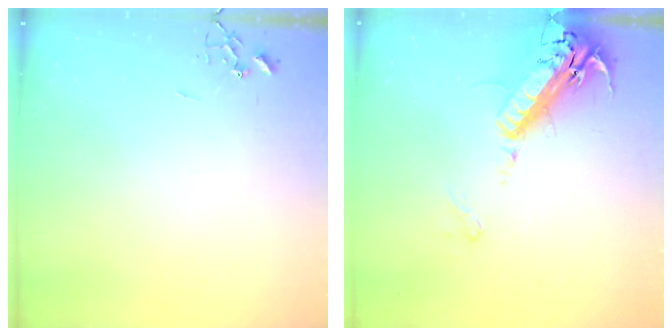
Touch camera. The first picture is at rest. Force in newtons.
{"total": 21.2, "press": 20.7, "slide": 4.7}